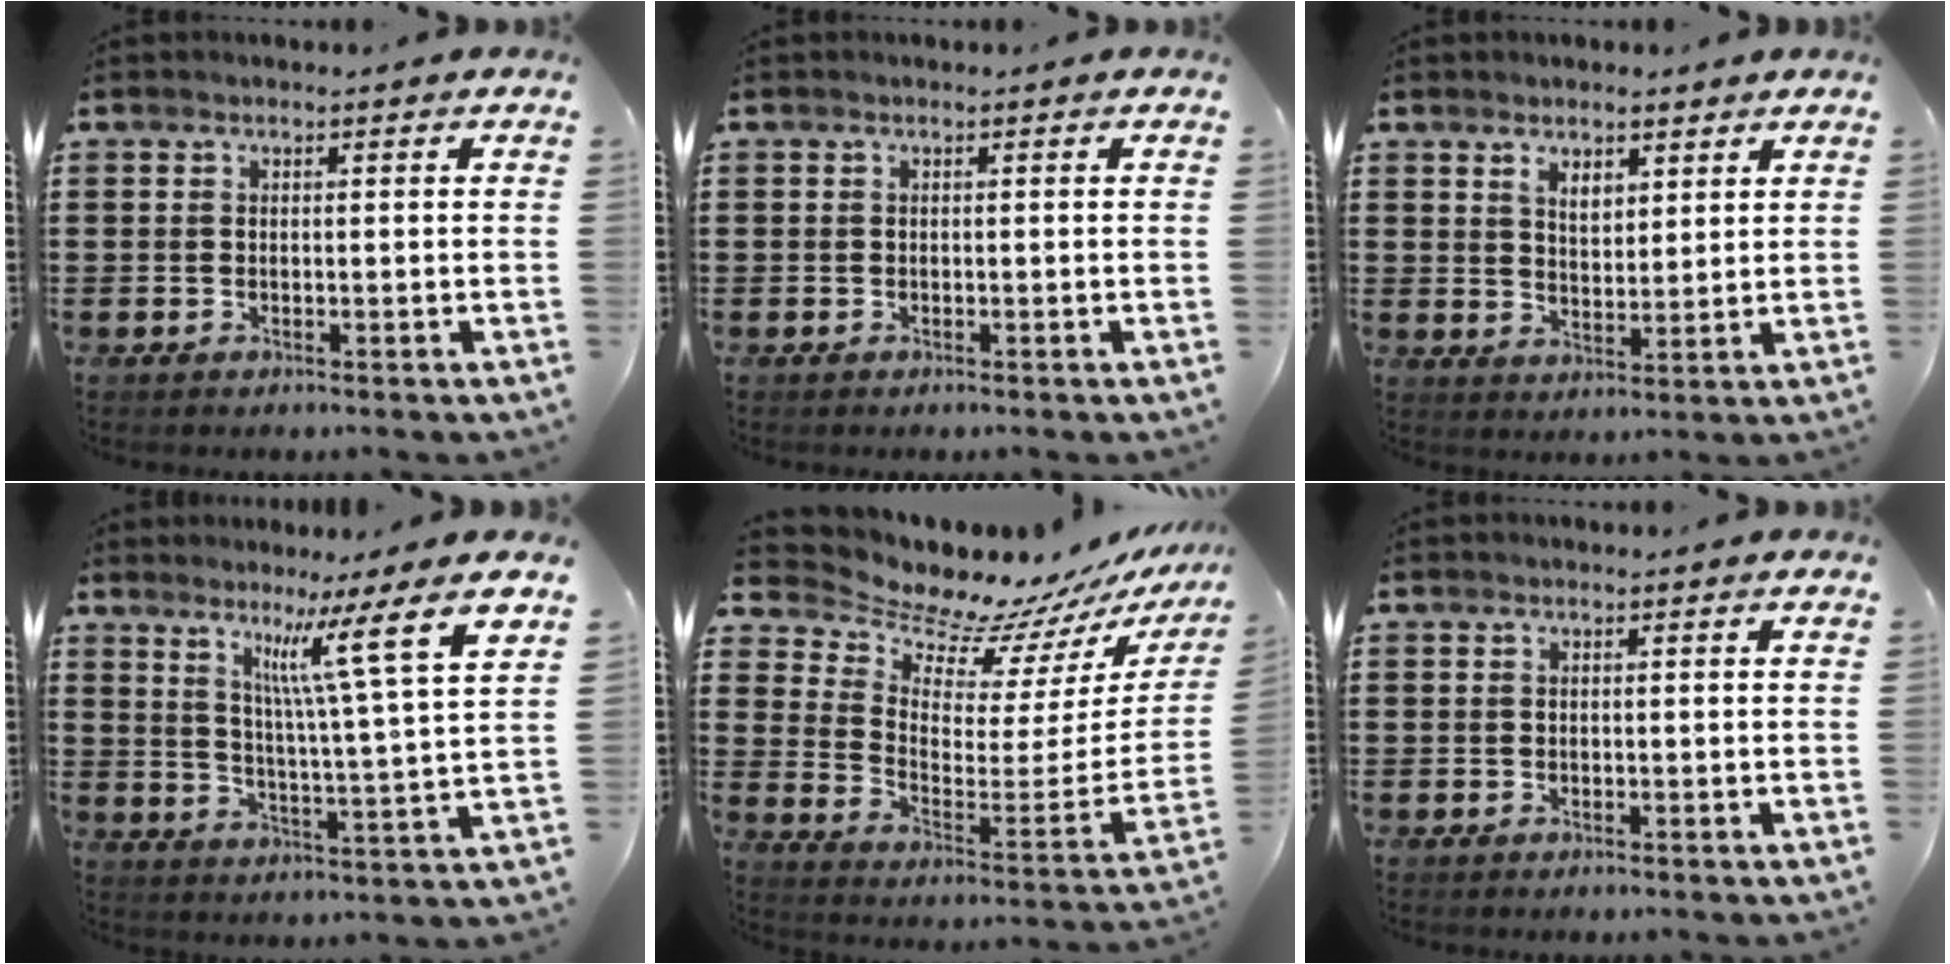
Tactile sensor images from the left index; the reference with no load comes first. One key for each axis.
{"total": 0.0}
{"total": 3.7, "fx": 3.0, "fy": 1.7, "fz": 1.4, "tx": -0.028, "ty": 0.001, "tz": 0.052}
{"total": 9.6, "fx": 6.2, "fy": -0.9, "fz": 7.3, "tx": -0.128, "ty": -0.042, "tz": 0.090}
{"total": 8.5, "fx": 8.1, "fy": 2.5, "fz": 0.3, "tx": -0.038, "ty": -0.085, "tz": 0.135}
{"total": 0.0}